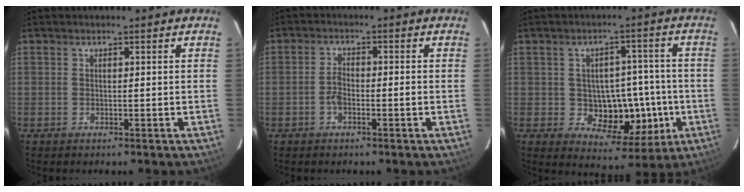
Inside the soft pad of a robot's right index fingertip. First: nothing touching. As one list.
[{"total": 2.7, "force": [-1.0, 1.0, 2.3], "torque": [-0.048, 0.005, -0.020]}, {"total": 9.9, "force": [-1.7, 6.5, 7.2], "torque": [-0.087, 0.022, -0.009]}]